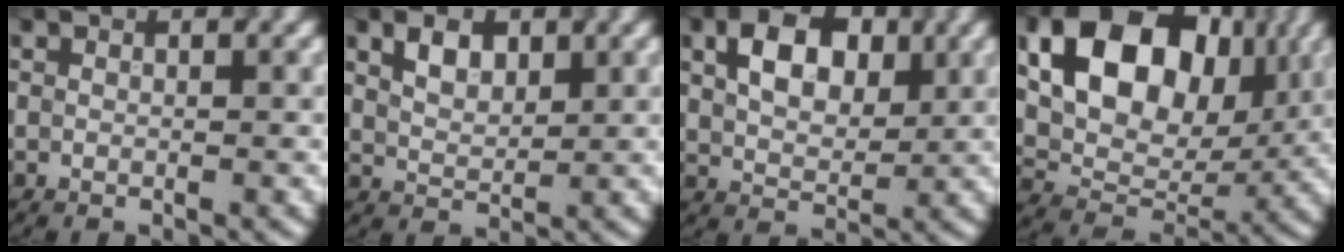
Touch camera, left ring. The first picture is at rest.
{"total": 2.6, "force": [1.4, 1.5, 1.6], "torque": [-0.032, 0.002, 0.028]}
{"total": 5.5, "force": [1.8, 3.6, 3.8], "torque": [-0.066, 0.006, 0.028]}
{"total": 13.0, "force": [4.2, 8.9, 8.6], "torque": [-0.142, 0.001, 0.070]}